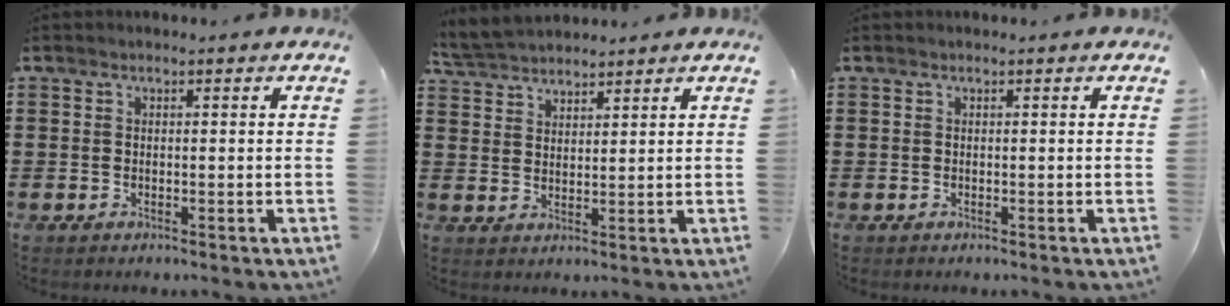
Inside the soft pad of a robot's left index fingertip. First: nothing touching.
{"total": 4.5, "force": [4.4, 0.9, 0.6], "torque": [-0.027, -0.009, 0.082]}
{"total": 0.0}